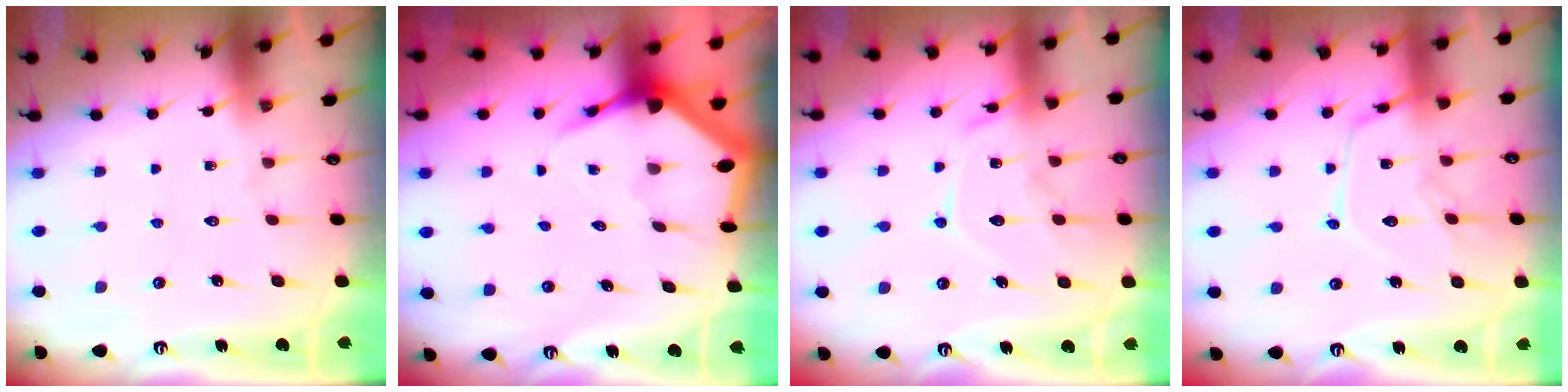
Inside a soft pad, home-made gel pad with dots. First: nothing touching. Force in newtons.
{"total": 4.4, "press": 4.4, "slide": 0.5}
{"total": 13.6, "press": 13.5, "slide": 1.2}
{"total": 13.3, "press": 13.2, "slide": 0.9}